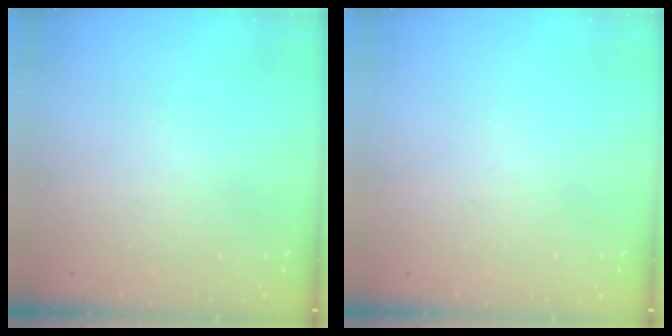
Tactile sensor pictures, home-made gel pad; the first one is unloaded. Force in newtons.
{"total": 0.0}